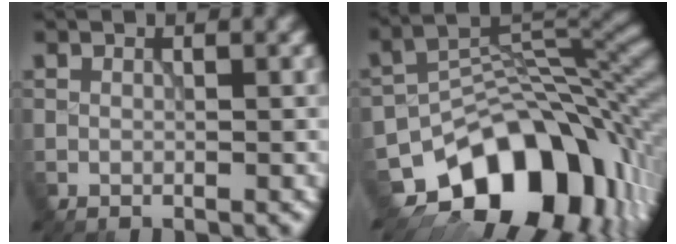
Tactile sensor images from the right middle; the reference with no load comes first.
{"total": 14.4, "force": [-7.6, 9.2, 8.0], "torque": [-0.108, -0.012, -0.124]}